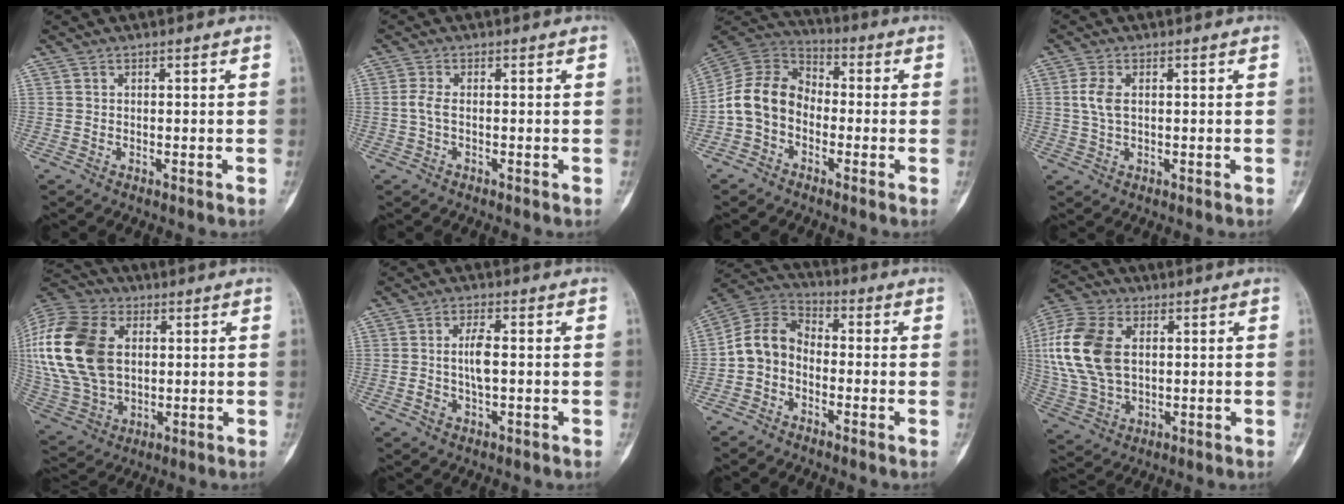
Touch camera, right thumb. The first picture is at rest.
{"total": 2.1, "force": [-0.4, 0.9, 1.8], "torque": [-0.043, 0.000, -0.012]}
{"total": 11.0, "force": [-2.6, 8.5, 6.5], "torque": [-0.111, 0.043, -0.065]}
{"total": 3.8, "force": [0.4, 2.0, 3.2], "torque": [-0.073, 0.003, 0.007]}
{"total": 27.4, "force": [4.8, 19.1, 19.1], "torque": [-0.438, 0.021, 0.099]}
{"total": 5.0, "force": [-0.2, 2.2, 4.5], "torque": [-0.086, 0.008, -0.004]}
{"total": 9.0, "force": [-2.0, 7.0, 5.2], "torque": [-0.089, 0.040, -0.057]}
{"total": 17.0, "force": [2.6, 11.0, 12.7], "torque": [-0.275, 0.006, 0.050]}